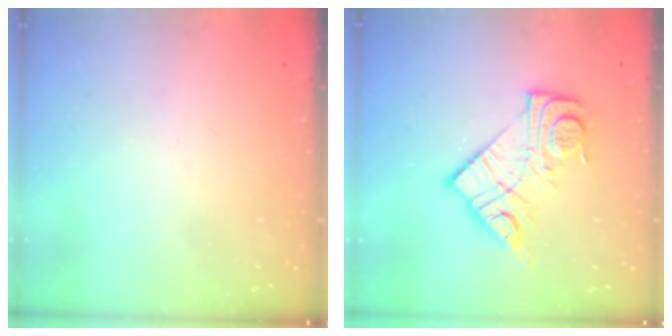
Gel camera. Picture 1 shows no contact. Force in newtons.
{"total": 14.6, "press": 14.5, "slide": 0.8}